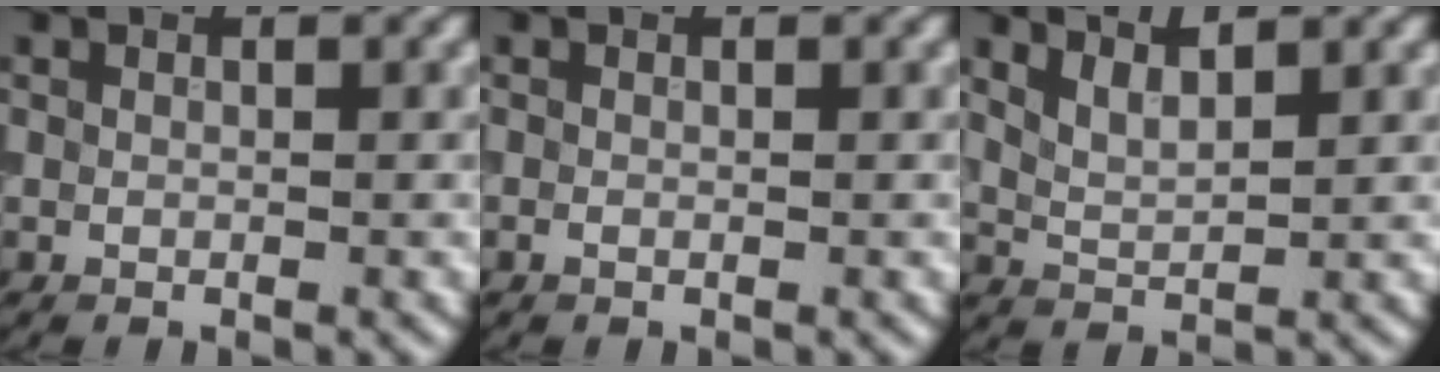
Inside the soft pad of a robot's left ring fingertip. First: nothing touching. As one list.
[{"total": 0.0}, {"total": 3.0, "force": [2.7, 0.5, 1.0], "torque": [-0.019, 0.020, 0.048]}]